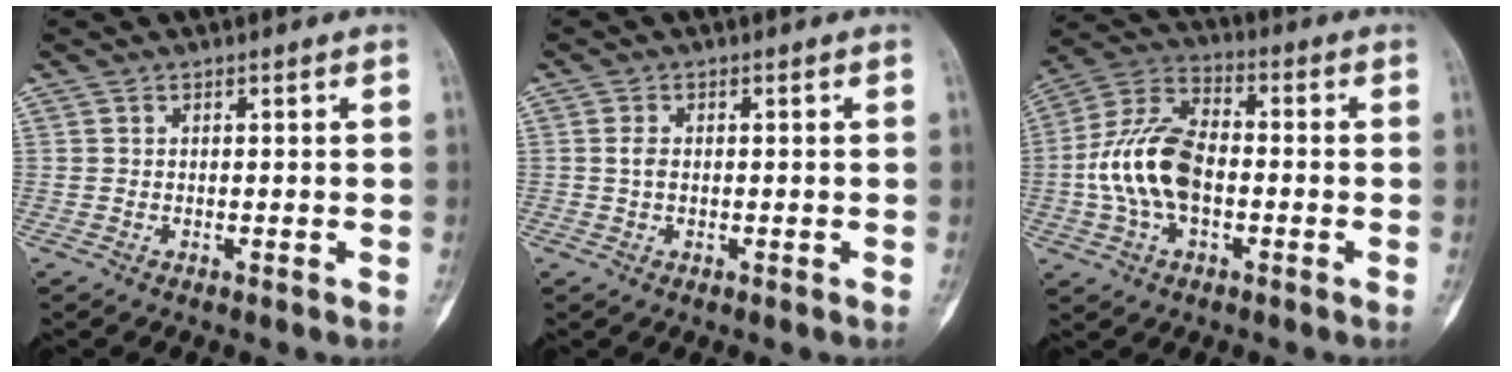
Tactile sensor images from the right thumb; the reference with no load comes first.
{"total": 1.7, "force": [0.1, 1.1, 1.3], "torque": [-0.026, 0.000, 0.002]}
{"total": 14.2, "force": [-1.6, 8.4, 11.3], "torque": [-0.227, 0.034, -0.034]}